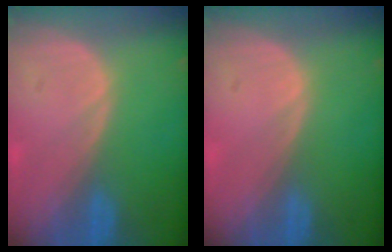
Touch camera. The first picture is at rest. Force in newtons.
{"total": 0.0}